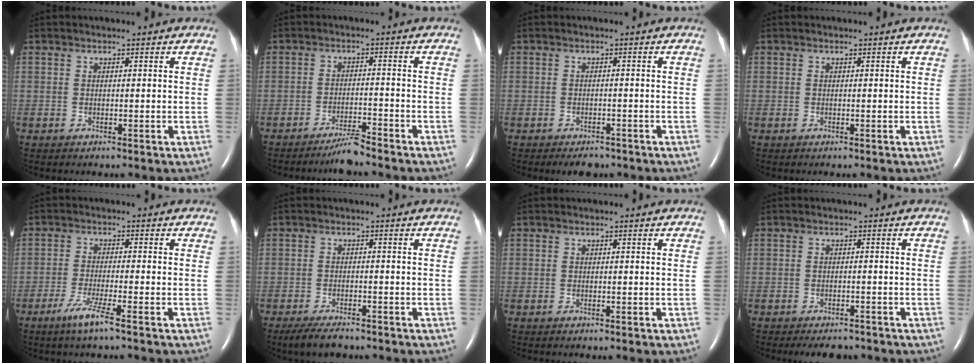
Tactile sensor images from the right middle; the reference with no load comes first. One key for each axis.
{"total": 3.5, "fx": -3.3, "fy": -0.4, "fz": 1.2, "tx": -0.024, "ty": -0.013, "tz": -0.061}
{"total": 2.9, "fx": -2.4, "fy": 1.3, "fz": 1.1, "tx": -0.017, "ty": -0.001, "tz": -0.029}
{"total": 0.0}
{"total": 4.8, "fx": -3.0, "fy": -0.4, "fz": 3.7, "tx": -0.081, "ty": -0.013, "tz": -0.061}
{"total": 4.7, "fx": -3.8, "fy": 1.3, "fz": 2.5, "tx": -0.051, "ty": -0.008, "tz": -0.062}
{"total": 0.0}
{"total": 4.4, "fx": -3.7, "fy": 1.7, "fz": 1.6, "tx": -0.018, "ty": -0.003, "tz": -0.049}